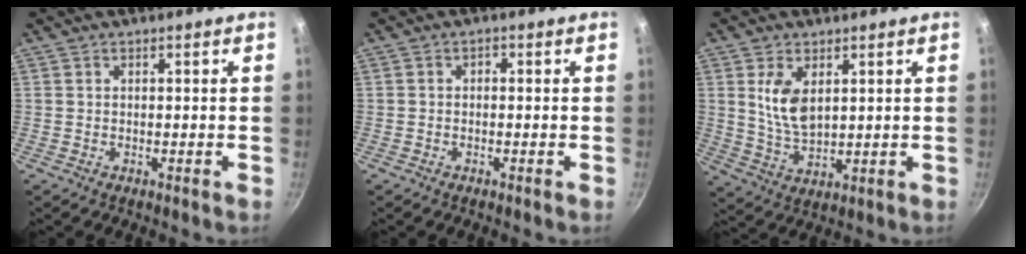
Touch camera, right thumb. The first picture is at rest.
{"total": 1.2, "force": [-0.6, 0.7, 0.7], "torque": [-0.016, 0.010, -0.011]}
{"total": 8.1, "force": [2.5, 4.5, 6.2], "torque": [-0.112, -0.023, 0.056]}